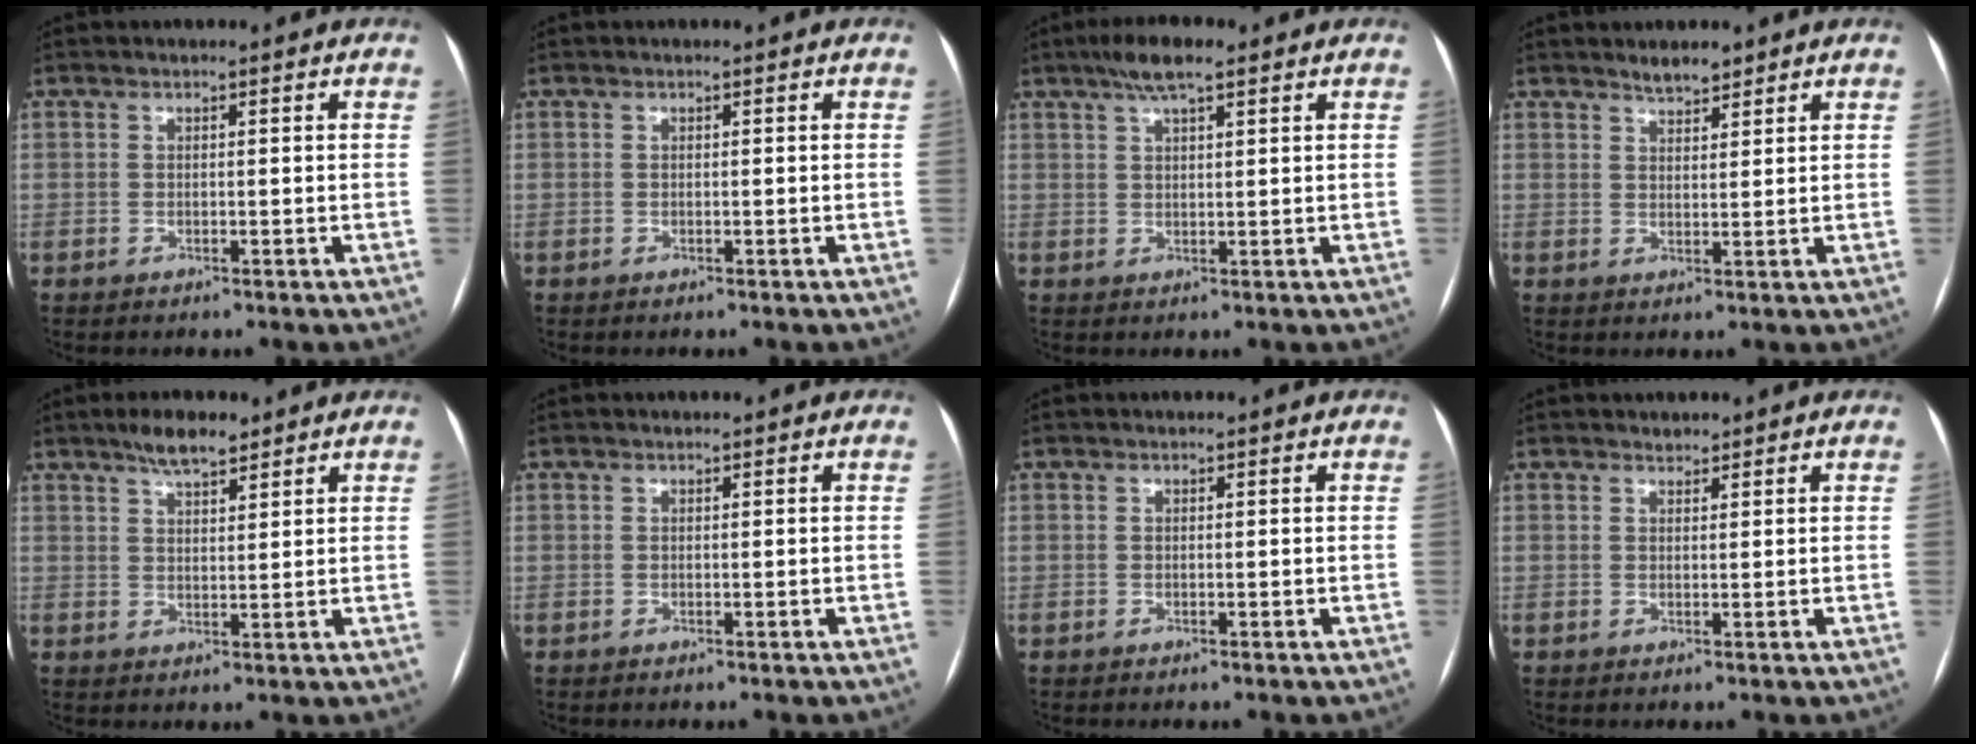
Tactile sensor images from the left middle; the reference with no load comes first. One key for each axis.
{"total": 0.0}
{"total": 5.3, "fx": 3.5, "fy": 1.0, "fz": 3.8, "tx": -0.074, "ty": 0.016, "tz": 0.060}
{"total": 2.7, "fx": 2.4, "fy": 0.7, "fz": 1.0, "tx": -0.021, "ty": -0.001, "tz": 0.041}
{"total": 4.9, "fx": 3.8, "fy": 1.2, "fz": 2.8, "tx": -0.053, "ty": 0.006, "tz": 0.064}
{"total": 0.0}
{"total": 0.0}
{"total": 1.0, "fx": 0.9, "fy": 0.4, "fz": 0.1, "tx": -0.006, "ty": 0.000, "tz": 0.014}